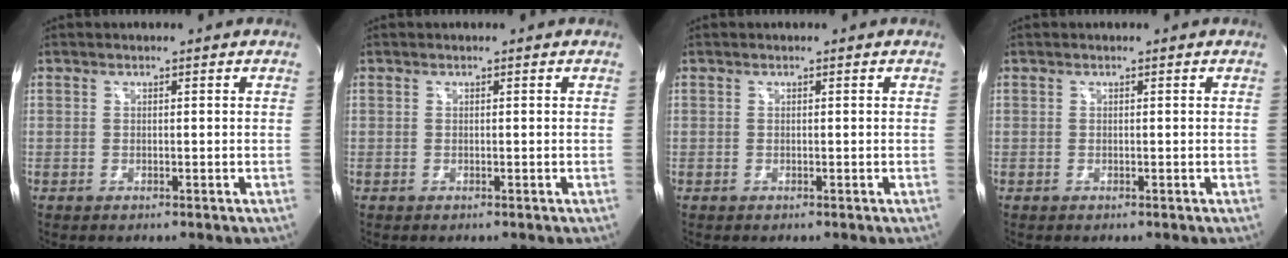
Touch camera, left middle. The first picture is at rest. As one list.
[{"total": 0.0}, {"total": 0.0}, {"total": 0.0}]